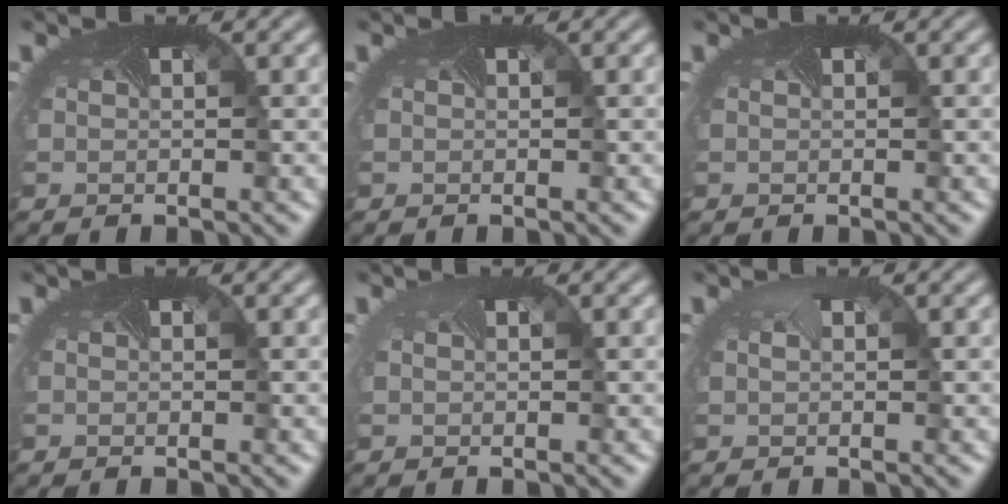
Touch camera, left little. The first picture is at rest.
{"total": 0.0}
{"total": 0.0}
{"total": 0.0}
{"total": 0.0}
{"total": 0.5, "force": [0.2, 0.3, 0.3], "torque": [-0.005, 0.003, 0.007]}